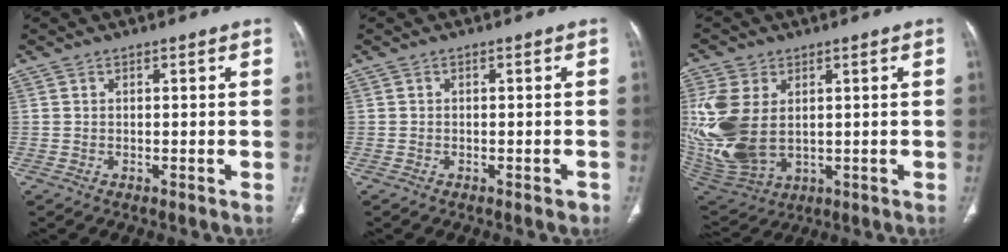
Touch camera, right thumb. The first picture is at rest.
{"total": 1.2, "force": [-0.8, 0.5, 0.8], "torque": [-0.009, 0.001, -0.010]}
{"total": 17.8, "force": [1.8, 11.7, 13.2], "torque": [-0.309, -0.020, 0.058]}